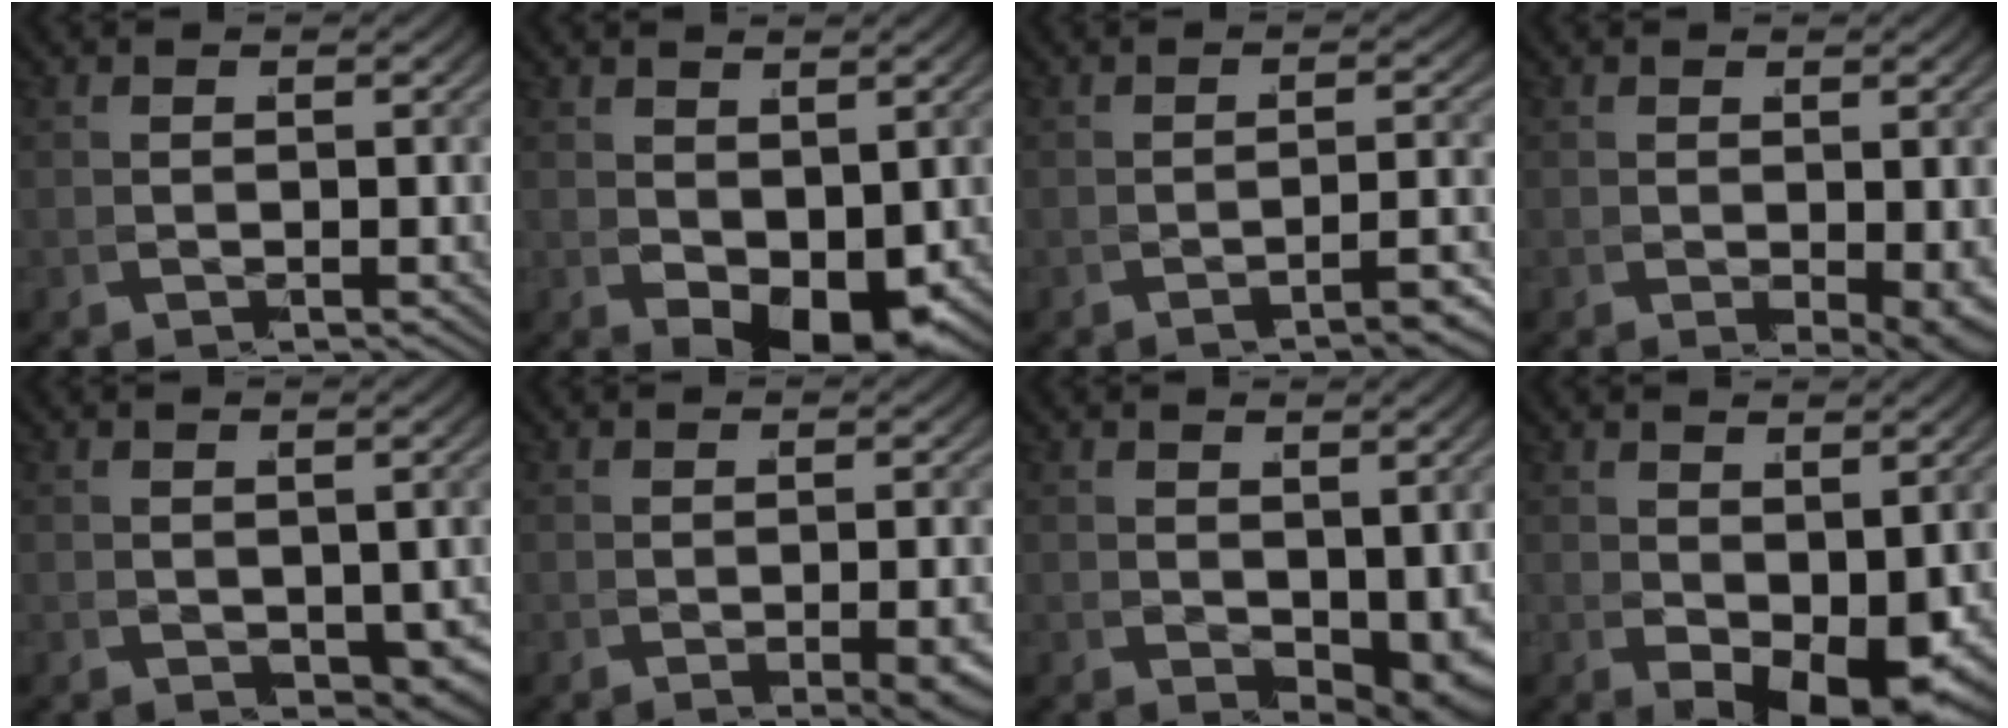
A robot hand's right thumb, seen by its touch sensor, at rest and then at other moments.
{"total": 4.8, "force": [-0.7, 2.7, 4.0], "torque": [-0.073, -0.019, 0.000]}
{"total": 2.5, "force": [-2.1, -1.0, 0.8], "torque": [-0.027, 0.002, -0.034]}
{"total": 1.5, "force": [-0.1, 0.4, 1.4], "torque": [-0.022, -0.012, 0.007]}
{"total": 3.1, "force": [-0.7, 2.2, 2.1], "torque": [-0.032, -0.017, 0.003]}
{"total": 2.1, "force": [-1.1, -0.2, 1.7], "torque": [-0.026, -0.007, -0.013]}
{"total": 2.5, "force": [0.3, 1.3, 2.0], "torque": [-0.035, -0.016, 0.018]}
{"total": 5.0, "force": [-0.7, 2.3, 4.3], "torque": [-0.084, -0.022, 0.003]}